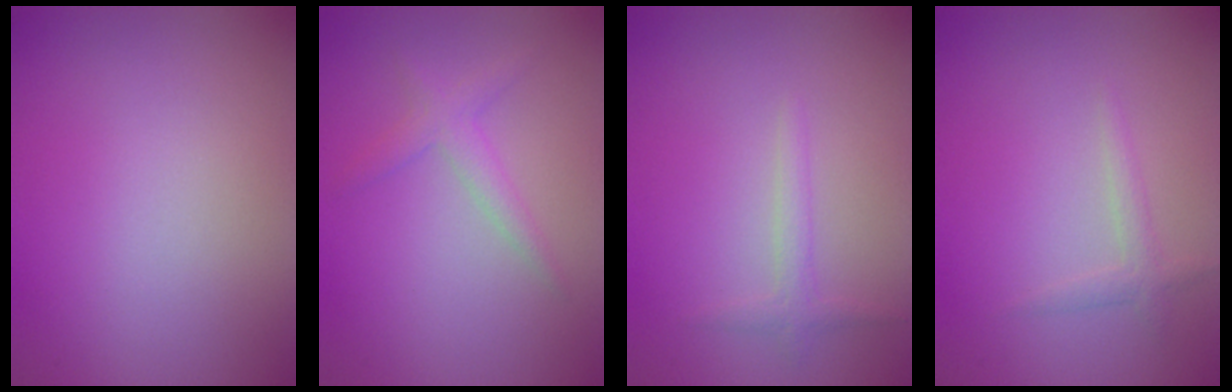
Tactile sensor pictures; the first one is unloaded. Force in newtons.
{"total": 1.9, "press": 1.9, "slide": 0.1}
{"total": 1.3, "press": 1.3, "slide": 0.0}
{"total": 1.3, "press": 1.3, "slide": 0.0}